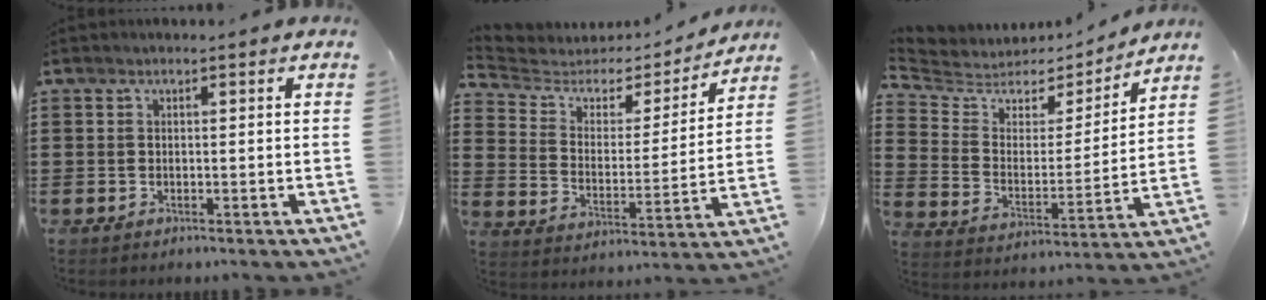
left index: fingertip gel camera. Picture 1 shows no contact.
{"total": 4.2, "force": [3.4, 2.3, 1.1], "torque": [-0.049, -0.022, 0.050]}
{"total": 5.0, "force": [4.4, 2.2, 0.5], "torque": [-0.046, -0.031, 0.071]}